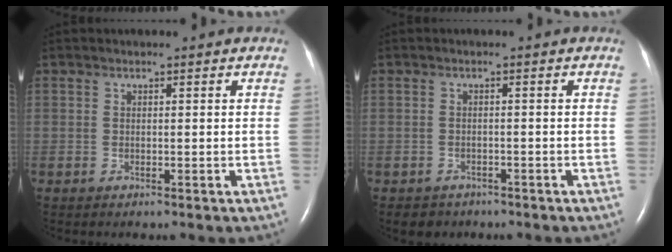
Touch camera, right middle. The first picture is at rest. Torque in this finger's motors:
{"motor_torque": [0.28, -0.26, -0.01, 0.00]}